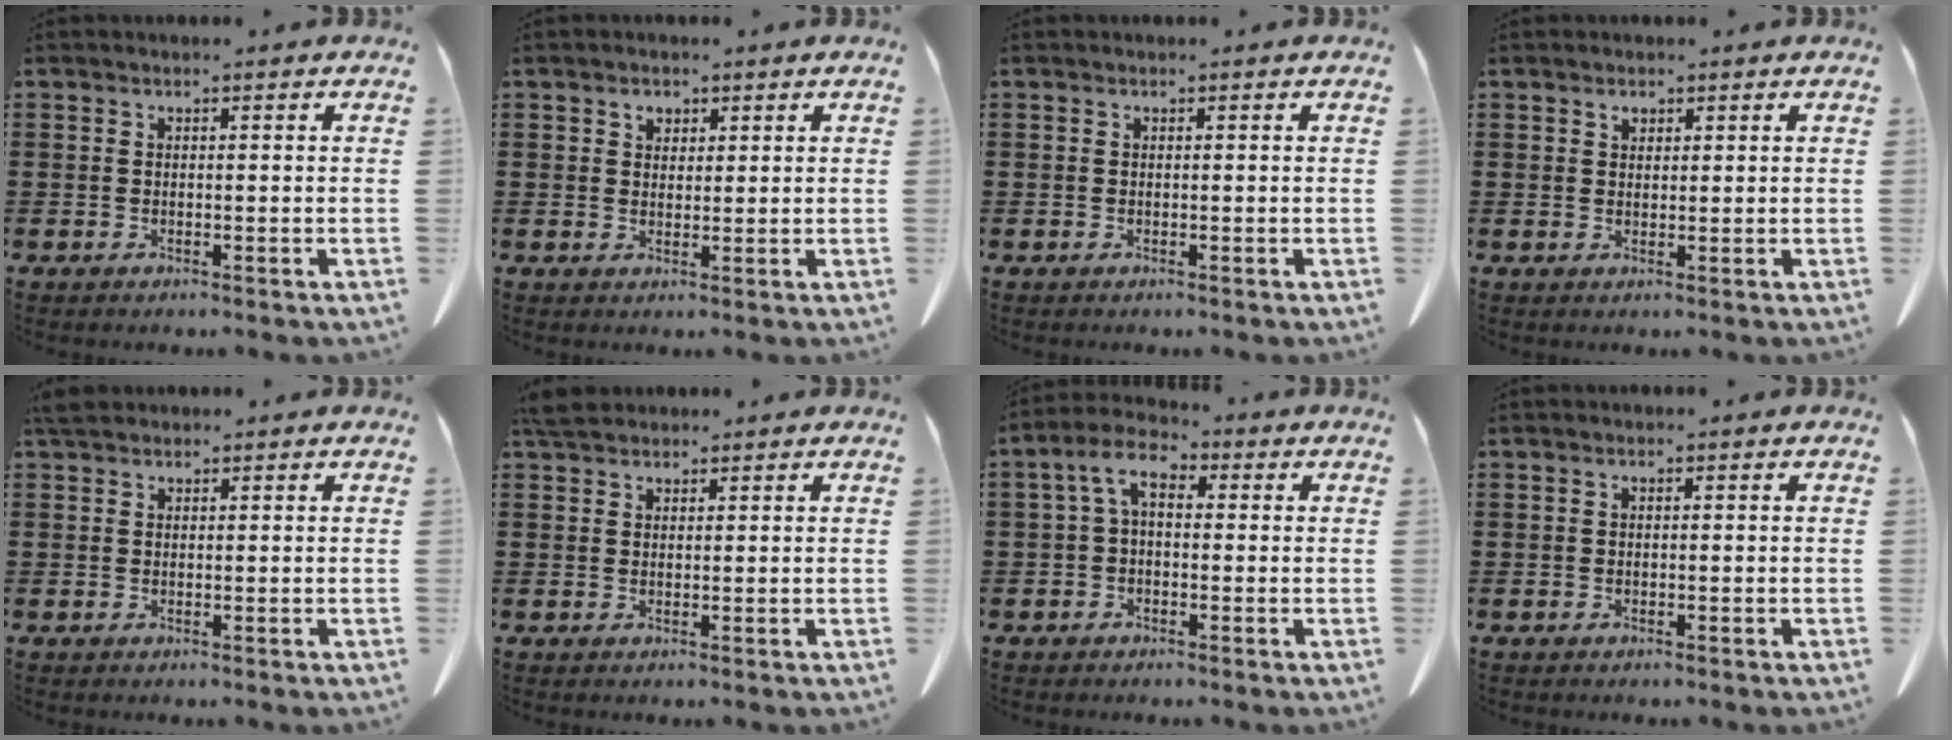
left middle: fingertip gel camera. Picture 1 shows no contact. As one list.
[{"total": 1.6, "force": [1.1, 1.0, 0.5], "torque": [-0.006, -0.001, 0.020]}, {"total": 0.0}, {"total": 1.1, "force": [0.8, 0.6, 0.5], "torque": [-0.005, -0.004, 0.016]}, {"total": 1.9, "force": [1.6, 0.7, 0.8], "torque": [-0.022, 0.003, 0.032]}, {"total": 3.1, "force": [2.7, 1.1, 1.2], "torque": [-0.032, 0.003, 0.054]}, {"total": 5.2, "force": [0.5, 3.0, 4.3], "torque": [-0.095, 0.012, 0.003]}, {"total": 0.0}]